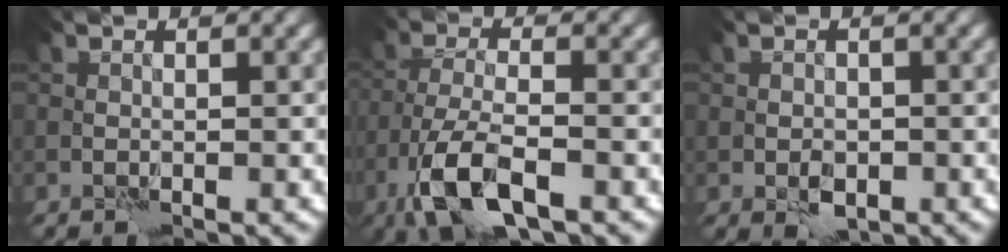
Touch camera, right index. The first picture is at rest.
{"total": 7.3, "force": [-4.4, 2.3, 5.4], "torque": [-0.106, -0.006, -0.087]}
{"total": 1.8, "force": [-0.5, 1.2, 1.2], "torque": [-0.016, -0.006, -0.007]}